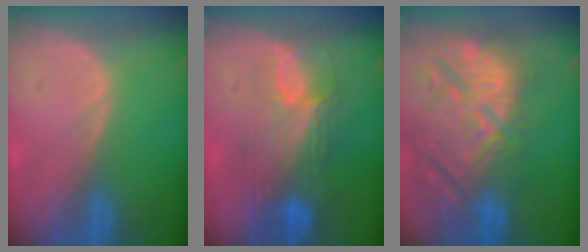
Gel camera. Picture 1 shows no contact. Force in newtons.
{"total": 9.1, "press": 8.5, "slide": 3.4}
{"total": 15.1, "press": 12.9, "slide": 7.8}